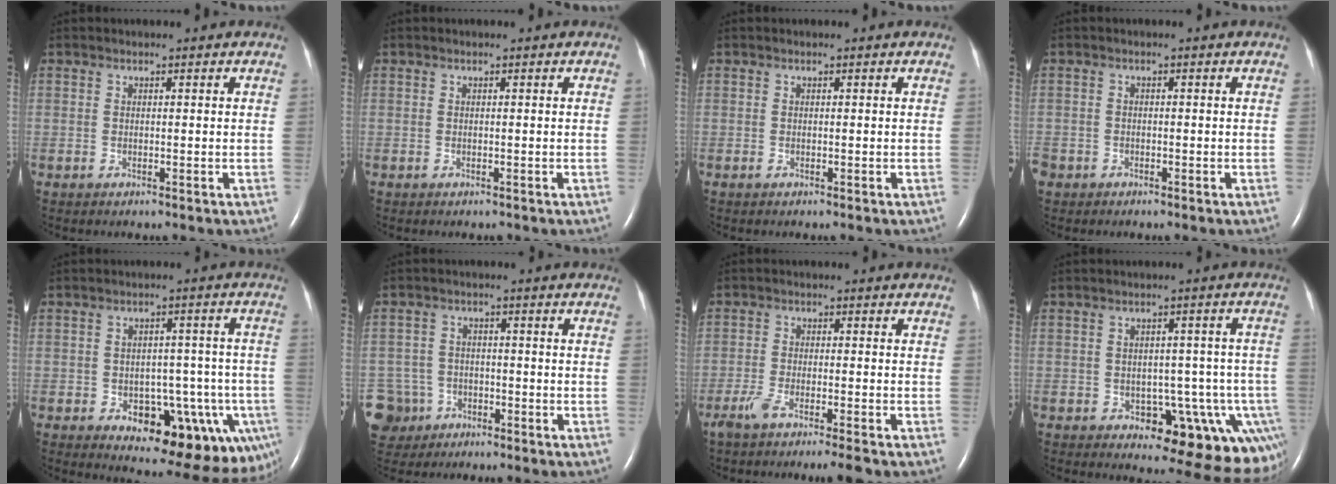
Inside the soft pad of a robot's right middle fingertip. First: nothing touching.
{"total": 0.0}
{"total": 0.0}
{"total": 3.7, "force": [-2.3, 2.7, 1.0], "torque": [-0.031, -0.001, -0.044]}
{"total": 15.3, "force": [-6.9, 7.2, 11.6], "torque": [-0.089, 0.024, -0.077]}
{"total": 9.6, "force": [-5.2, 7.9, 1.3], "torque": [-0.057, 0.006, -0.086]}
{"total": 6.1, "force": [-4.7, 0.0, 3.8], "torque": [-0.065, -0.011, -0.079]}
{"total": 13.6, "force": [-7.2, 6.4, 9.6], "torque": [-0.052, 0.021, -0.077]}